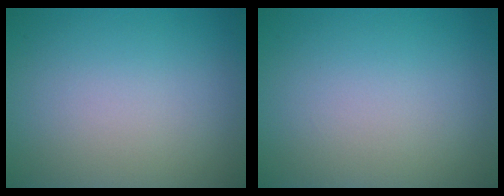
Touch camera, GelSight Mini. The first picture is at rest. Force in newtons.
{"total": 0.0}